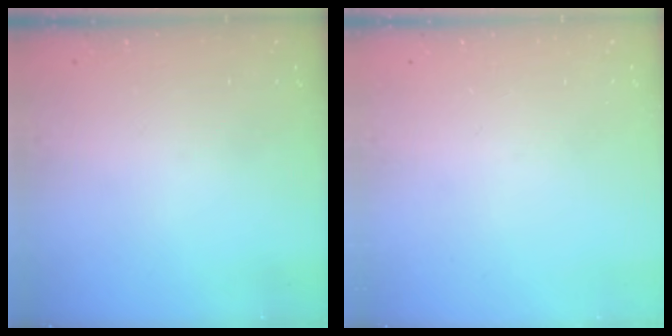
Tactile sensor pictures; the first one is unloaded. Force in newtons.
{"total": 0.0}